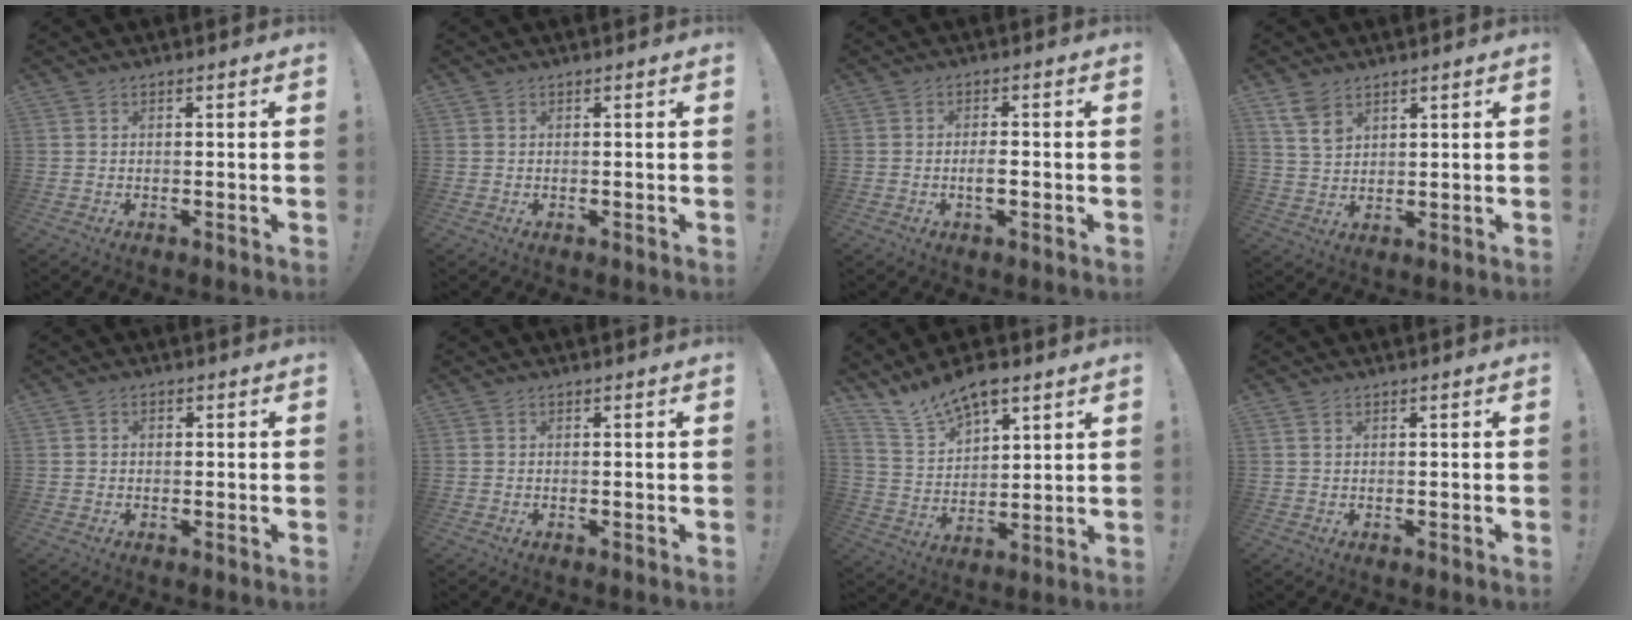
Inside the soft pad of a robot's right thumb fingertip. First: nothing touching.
{"total": 0.0}
{"total": 3.1, "force": [-1.0, 1.0, 2.8], "torque": [-0.041, 0.000, -0.018]}
{"total": 6.8, "force": [4.4, 3.9, 3.3], "torque": [-0.057, -0.016, 0.085]}
{"total": 1.2, "force": [-0.3, 1.0, 0.5], "torque": [-0.015, 0.008, -0.005]}
{"total": 0.0}
{"total": 11.6, "force": [9.4, 5.0, 4.7], "torque": [-0.094, -0.061, 0.177]}
{"total": 0.7, "force": [0.5, 0.5, 0.3], "torque": [-0.012, 0.003, 0.010]}